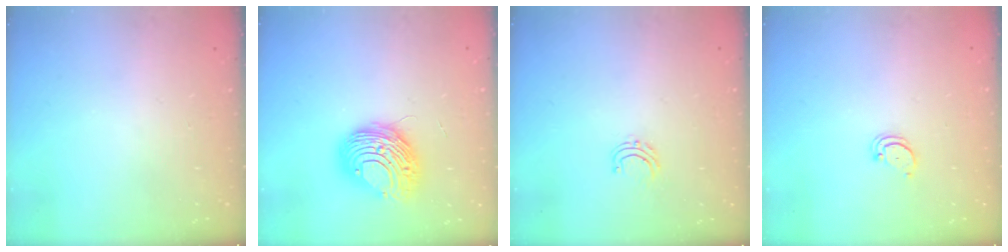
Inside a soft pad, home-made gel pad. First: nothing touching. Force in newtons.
{"total": 10.5, "press": 10.5, "slide": 1.3}
{"total": 4.3, "press": 4.3, "slide": 0.3}
{"total": 2.5, "press": 2.5, "slide": 0.3}